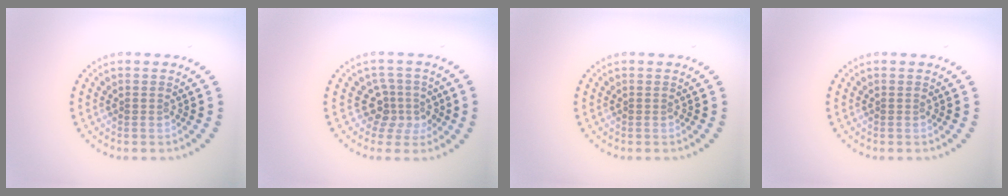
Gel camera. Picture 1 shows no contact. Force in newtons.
{"total": 2.9, "press": 2.1, "slide": 2.0}
{"total": 0.0}
{"total": 0.0}